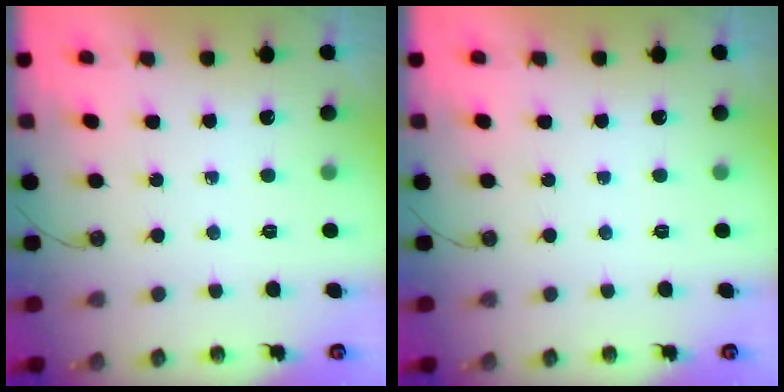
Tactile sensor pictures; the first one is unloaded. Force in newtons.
{"total": 0.0}